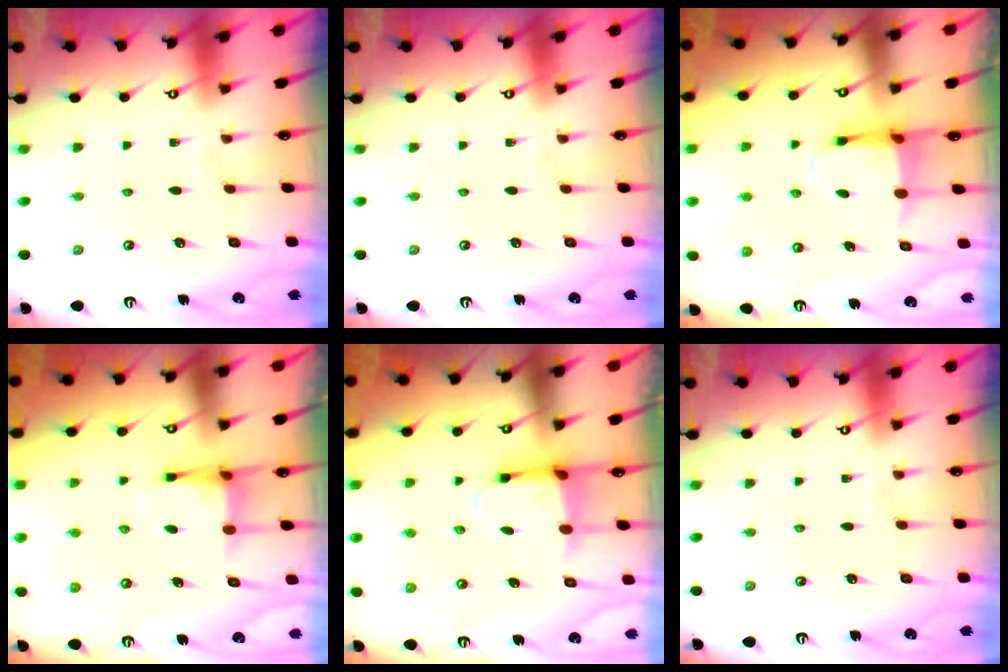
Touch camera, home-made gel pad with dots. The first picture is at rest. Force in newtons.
{"total": 0.0}
{"total": 4.5, "press": 4.5, "slide": 0.5}
{"total": 4.3, "press": 4.3, "slide": 0.1}
{"total": 3.9, "press": 3.7, "slide": 1.0}
{"total": 0.0}